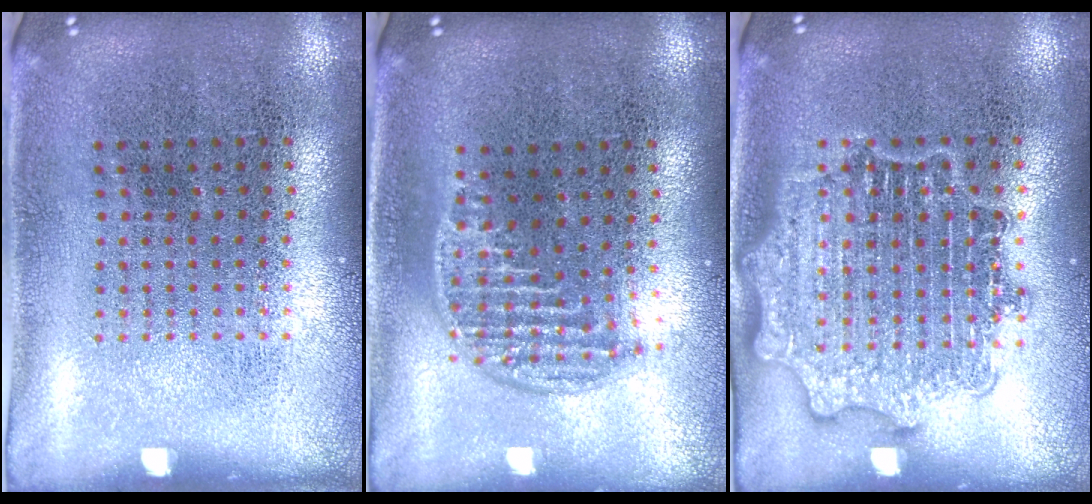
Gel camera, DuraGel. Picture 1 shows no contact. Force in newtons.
{"total": 1.3, "press": 1.1, "slide": 0.6}
{"total": 2.7, "press": 2.7, "slide": 0.4}